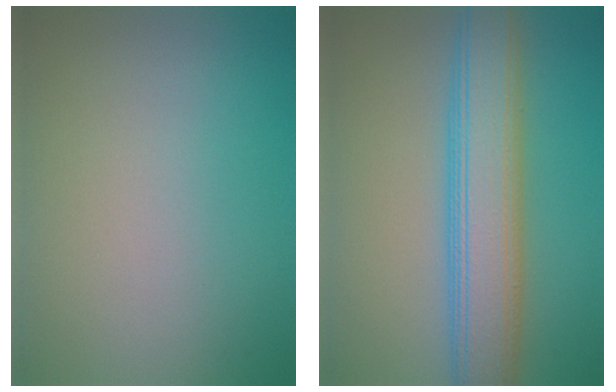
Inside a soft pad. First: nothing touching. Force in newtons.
{"total": 7.7, "press": 7.7, "slide": 0.3}